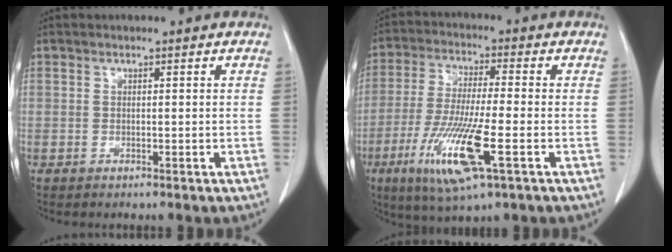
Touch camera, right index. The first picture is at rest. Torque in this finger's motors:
{"motor_torque": [1.78, -0.36, 0.44, 0.15]}